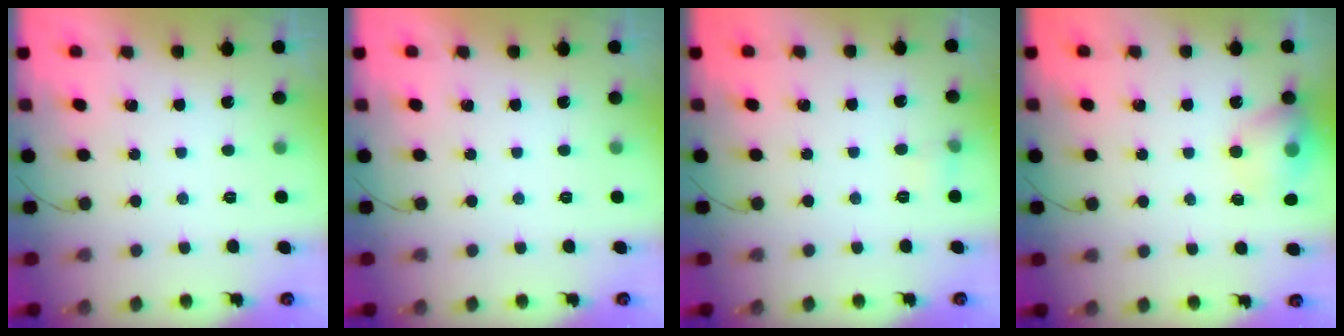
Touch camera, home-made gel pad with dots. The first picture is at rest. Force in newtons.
{"total": 0.0}
{"total": 4.1, "press": 3.9, "slide": 1.2}
{"total": 11.8, "press": 9.0, "slide": 7.6}